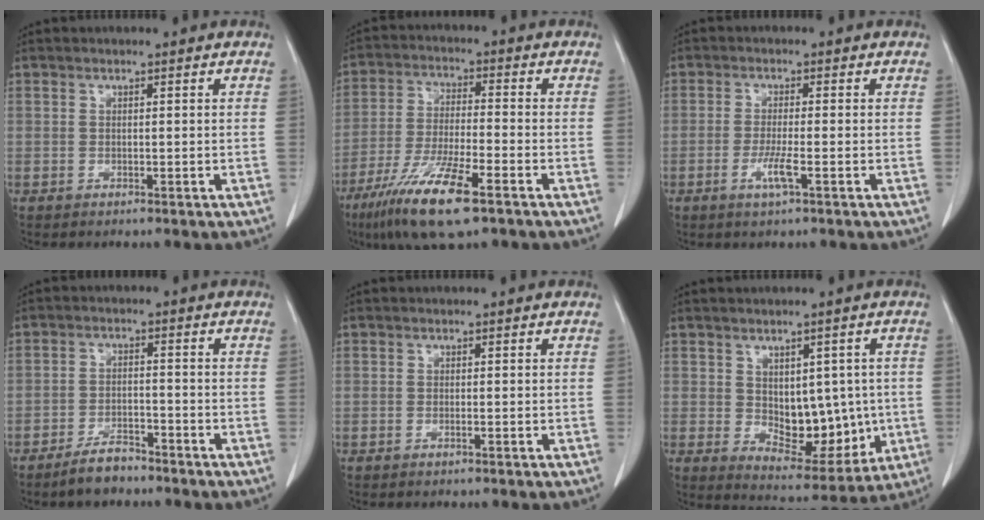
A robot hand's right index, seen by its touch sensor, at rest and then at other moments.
{"total": 12.3, "force": [-7.3, 1.6, 9.8], "torque": [-0.194, -0.028, -0.130]}
{"total": 3.5, "force": [-1.4, 0.0, 3.2], "torque": [-0.064, -0.007, -0.028]}
{"total": 4.5, "force": [-3.8, 1.6, 1.9], "torque": [-0.040, 0.000, -0.065]}
{"total": 0.0}
{"total": 10.3, "force": [-0.1, 5.8, 8.5], "torque": [-0.110, -0.002, 0.022]}